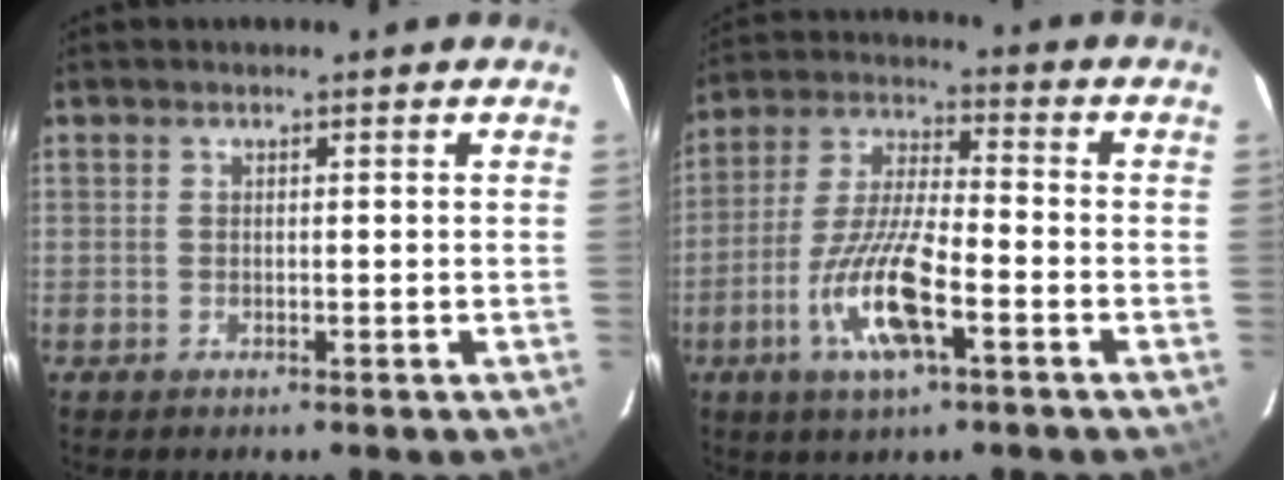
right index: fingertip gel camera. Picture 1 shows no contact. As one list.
[{"total": 13.3, "force": [-5.7, 3.4, 11.5], "torque": [-0.244, -0.009, -0.111]}]